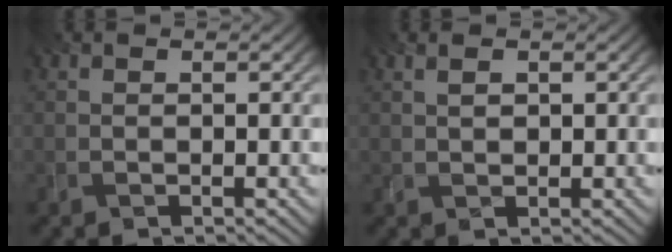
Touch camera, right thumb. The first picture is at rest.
{"total": 1.4, "force": [0.6, 0.8, 1.0], "torque": [-0.024, 0.000, 0.014]}